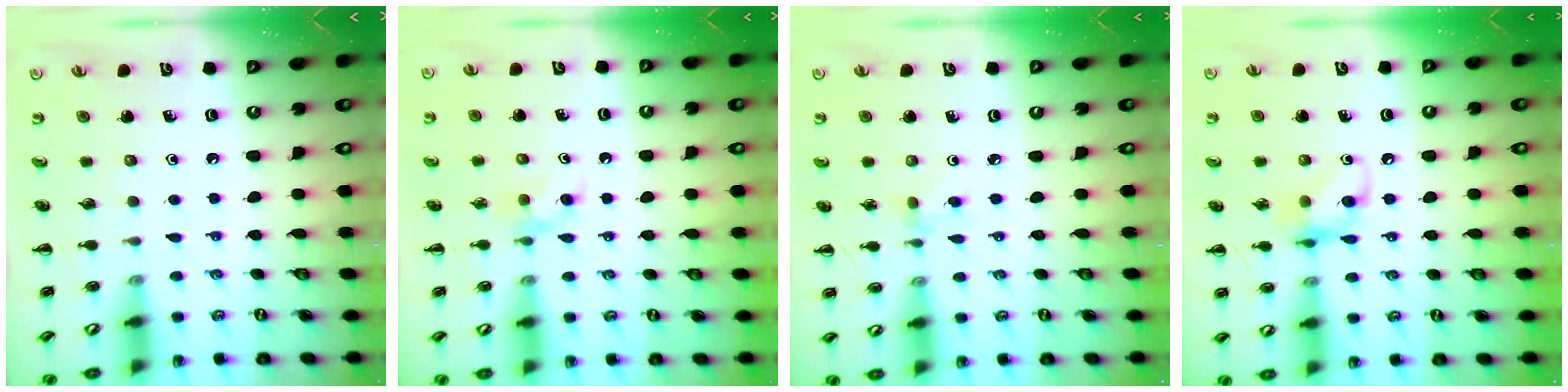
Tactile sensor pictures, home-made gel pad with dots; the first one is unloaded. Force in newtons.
{"total": 3.3, "press": 2.9, "slide": 1.4}
{"total": 2.6, "press": 2.4, "slide": 1.1}
{"total": 10.1, "press": 10.0, "slide": 1.5}